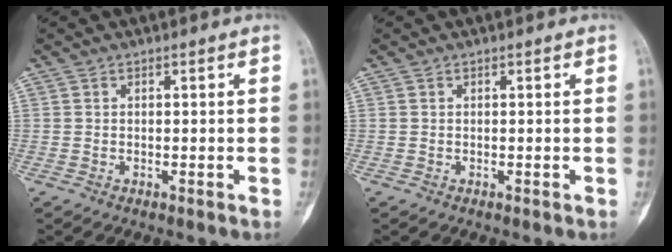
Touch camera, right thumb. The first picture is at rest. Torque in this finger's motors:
{"motor_torque": [0.44, 0.08, 0.04, -0.13, 0.07]}